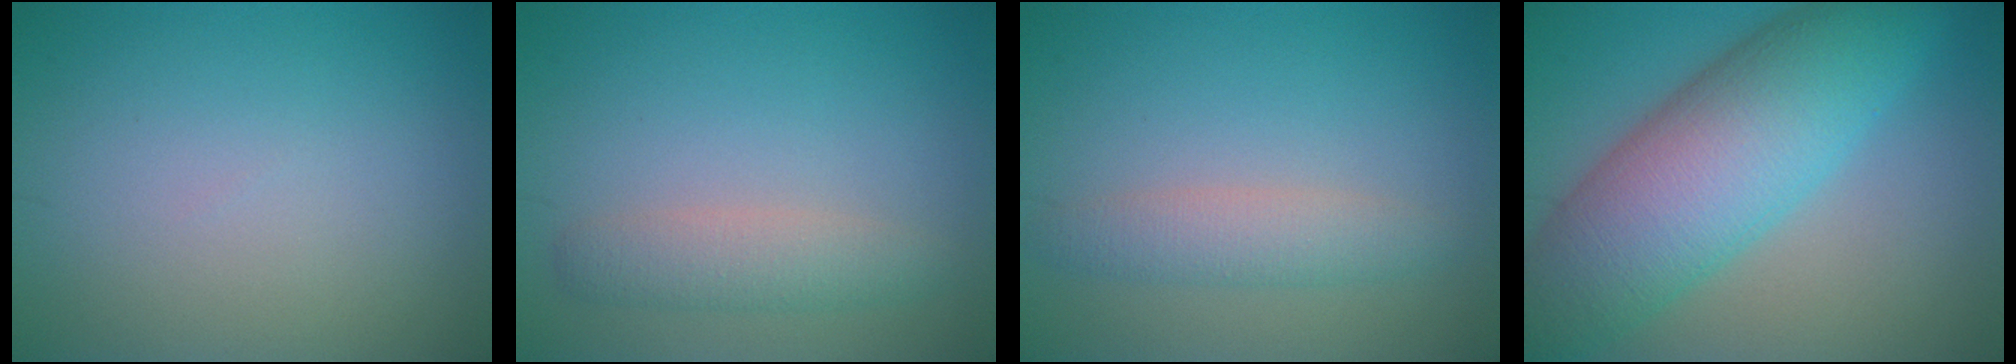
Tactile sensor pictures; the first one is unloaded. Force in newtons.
{"total": 2.7, "press": 2.7, "slide": 0.1}
{"total": 2.6, "press": 2.6, "slide": 0.1}
{"total": 11.2, "press": 11.2, "slide": 0.2}